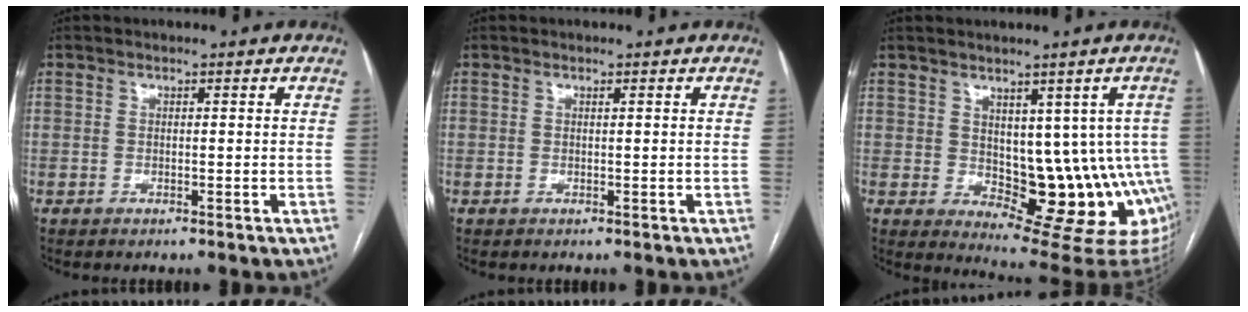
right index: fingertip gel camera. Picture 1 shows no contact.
{"total": 0.0}
{"total": 13.2, "force": [-0.6, 7.1, 11.1], "torque": [-0.118, 0.004, 0.008]}